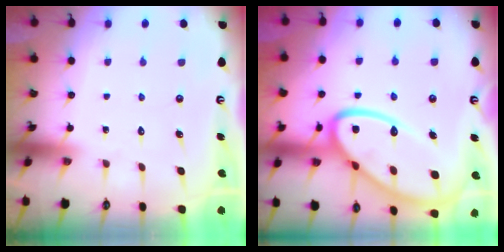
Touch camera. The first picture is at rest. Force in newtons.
{"total": 23.0, "press": 22.9, "slide": 2.3}